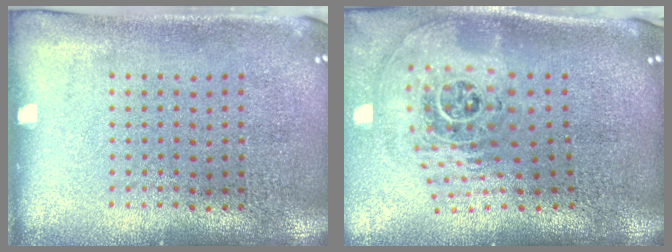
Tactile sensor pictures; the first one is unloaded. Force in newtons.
{"total": 2.5, "press": 1.7, "slide": 1.8}